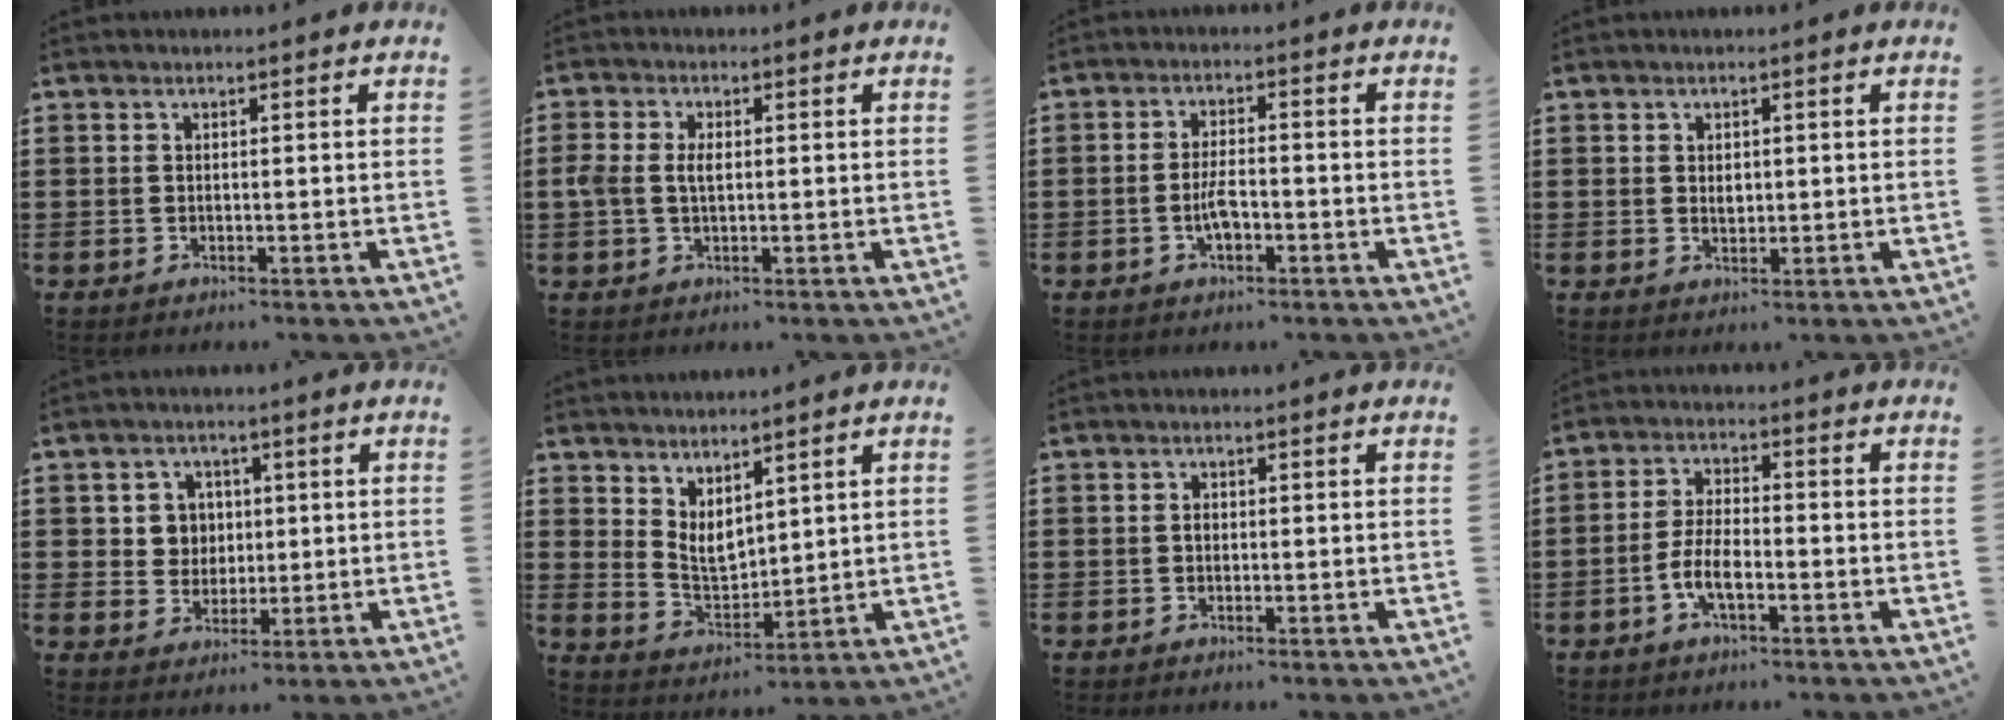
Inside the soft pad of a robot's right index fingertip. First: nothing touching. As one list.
[{"total": 3.3, "force": [0.1, 2.0, 2.7], "torque": [-0.077, 0.001, -0.007]}, {"total": 4.1, "force": [-1.3, 1.5, 3.5], "torque": [-0.076, -0.001, -0.026]}, {"total": 1.6, "force": [0.3, 1.0, 1.2], "torque": [-0.024, 0.005, 0.005]}, {"total": 4.6, "force": [0.9, 4.3, 1.3], "torque": [-0.044, 0.014, 0.015]}, {"total": 4.3, "force": [3.3, 2.1, 1.9], "torque": [-0.048, -0.010, 0.062]}, {"total": 0.9, "force": [-0.1, 0.6, 0.7], "torque": [-0.014, 0.002, -0.001]}, {"total": 5.4, "force": [-2.4, 1.7, 4.6], "torque": [-0.113, -0.007, -0.051]}]